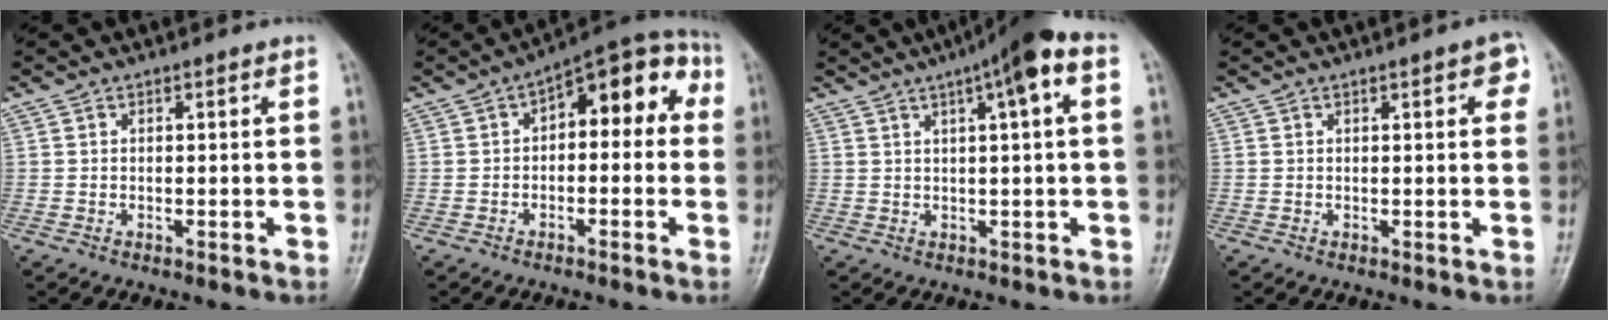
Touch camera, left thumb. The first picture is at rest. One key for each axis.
{"total": 11.8, "fx": 1.7, "fy": 6.2, "fz": 9.9, "tx": -0.087, "ty": 0.046, "tz": 0.009}
{"total": 9.7, "fx": 3.8, "fy": 1.4, "fz": 8.8, "tx": -0.136, "ty": 0.025, "tz": 0.049}
{"total": 3.4, "fx": 1.3, "fy": 1.1, "fz": 2.9, "tx": -0.026, "ty": 0.001, "tz": 0.010}